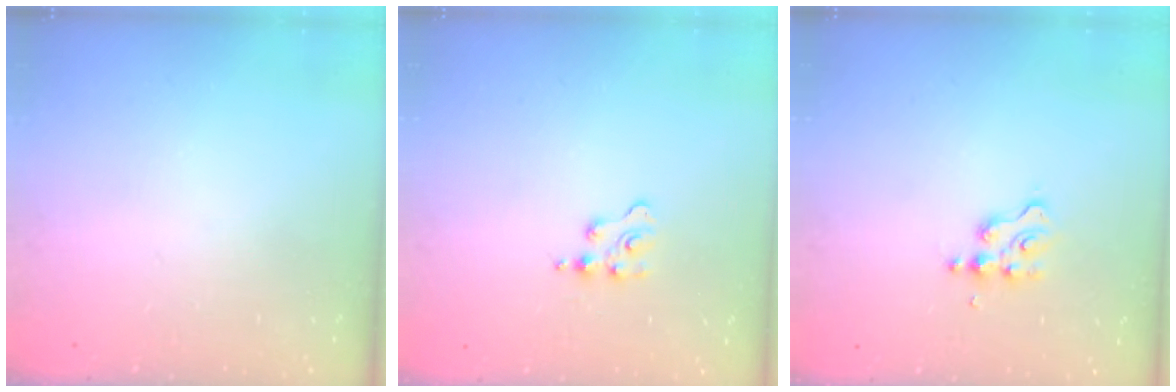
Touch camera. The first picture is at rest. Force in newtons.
{"total": 2.5, "press": 2.5, "slide": 0.4}
{"total": 2.8, "press": 2.8, "slide": 0.2}